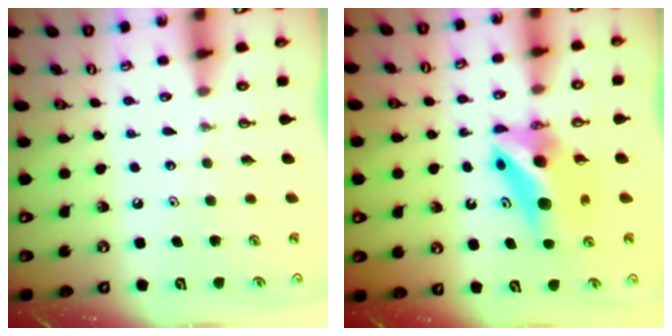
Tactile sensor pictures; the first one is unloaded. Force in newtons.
{"total": 8.4, "press": 8.4, "slide": 0.6}